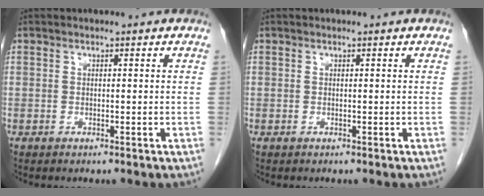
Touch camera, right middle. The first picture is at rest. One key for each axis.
{"total": 0.0}